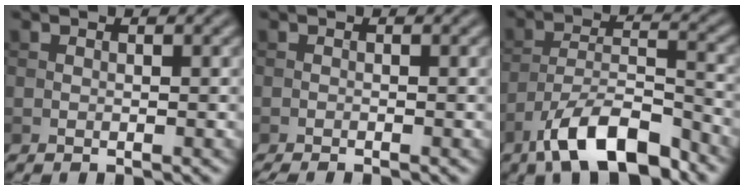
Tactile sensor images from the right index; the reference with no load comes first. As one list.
[{"total": 1.2, "force": [-1.0, 0.1, 0.7], "torque": [-0.008, -0.001, -0.018]}, {"total": 9.1, "force": [-6.3, 2.9, 5.9], "torque": [-0.095, 0.003, -0.117]}]